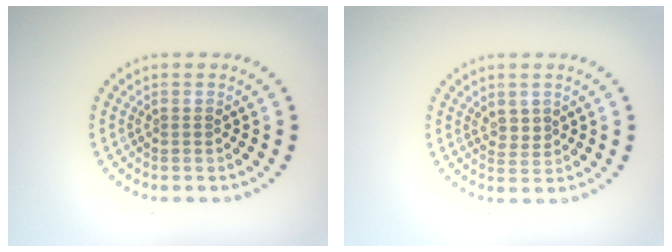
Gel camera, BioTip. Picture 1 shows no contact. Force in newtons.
{"total": 1.5, "press": 1.3, "slide": 0.7}